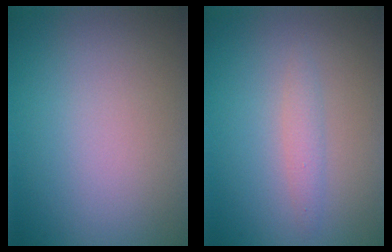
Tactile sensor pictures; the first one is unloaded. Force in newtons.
{"total": 1.4, "press": 1.4, "slide": 0.0}